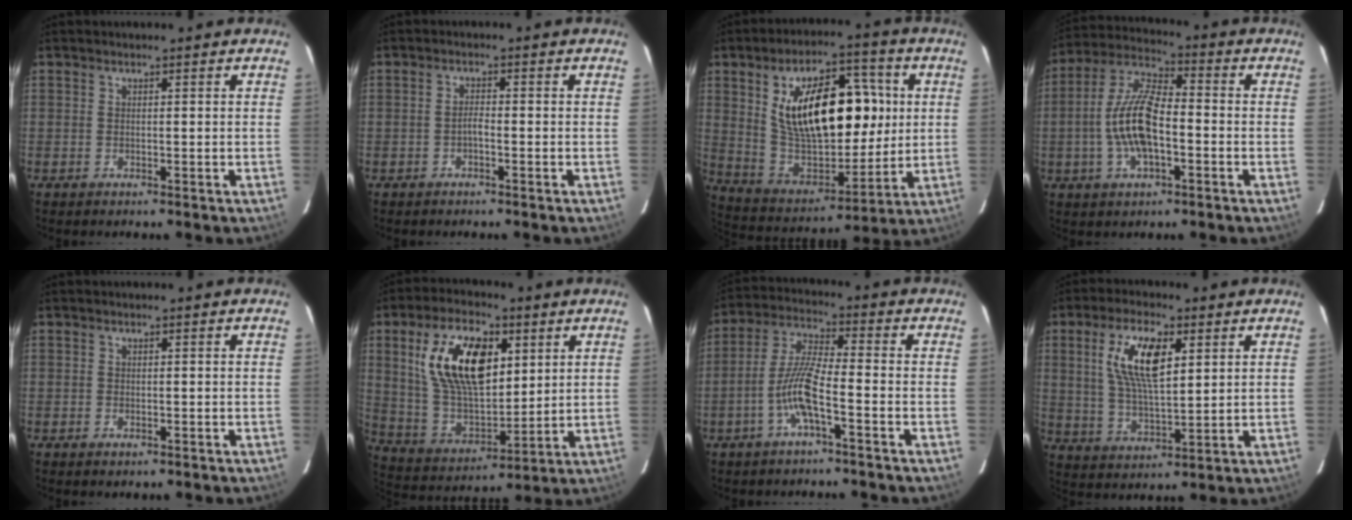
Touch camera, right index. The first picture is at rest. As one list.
[{"total": 1.4, "force": [-0.8, 0.4, 1.1], "torque": [-0.020, 0.006, -0.018]}, {"total": 22.9, "force": [4.9, 11.9, 18.9], "torque": [-0.332, 0.013, 0.102]}, {"total": 12.6, "force": [-2.8, 5.0, 11.2], "torque": [-0.236, 0.007, -0.053]}, {"total": 0.9, "force": [-0.5, 0.6, 0.5], "torque": [-0.006, -0.002, -0.007]}, {"total": 19.4, "force": [6.7, 10.1, 15.2], "torque": [-0.289, 0.014, 0.135]}, {"total": 8.3, "force": [-3.6, 0.9, 7.4], "torque": [-0.163, 0.007, -0.071]}, {"total": 11.6, "force": [3.9, 4.5, 9.9], "torque": [-0.192, 0.008, 0.078]}]